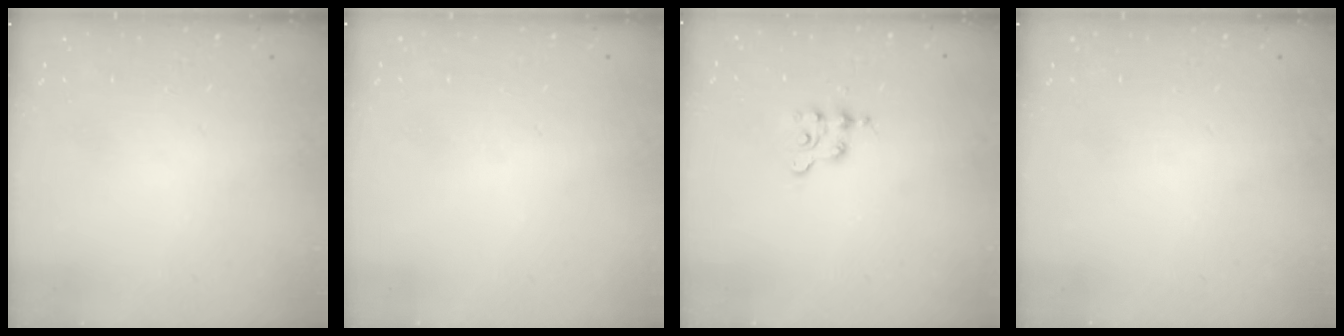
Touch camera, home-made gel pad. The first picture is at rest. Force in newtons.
{"total": 0.8, "press": 0.7, "slide": 0.3}
{"total": 2.3, "press": 2.3, "slide": 0.3}
{"total": 0.0}